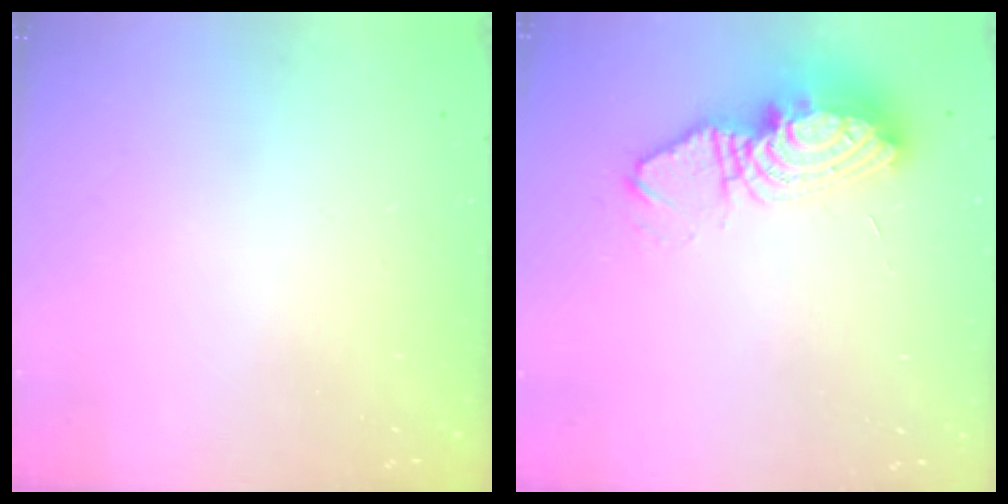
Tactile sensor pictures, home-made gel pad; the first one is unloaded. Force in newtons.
{"total": 12.2, "press": 12.1, "slide": 0.9}